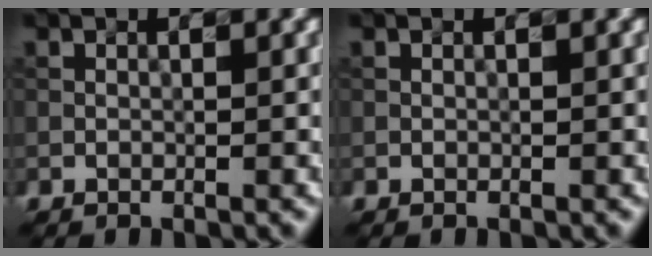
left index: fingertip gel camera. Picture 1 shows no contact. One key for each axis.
{"total": 0.0}